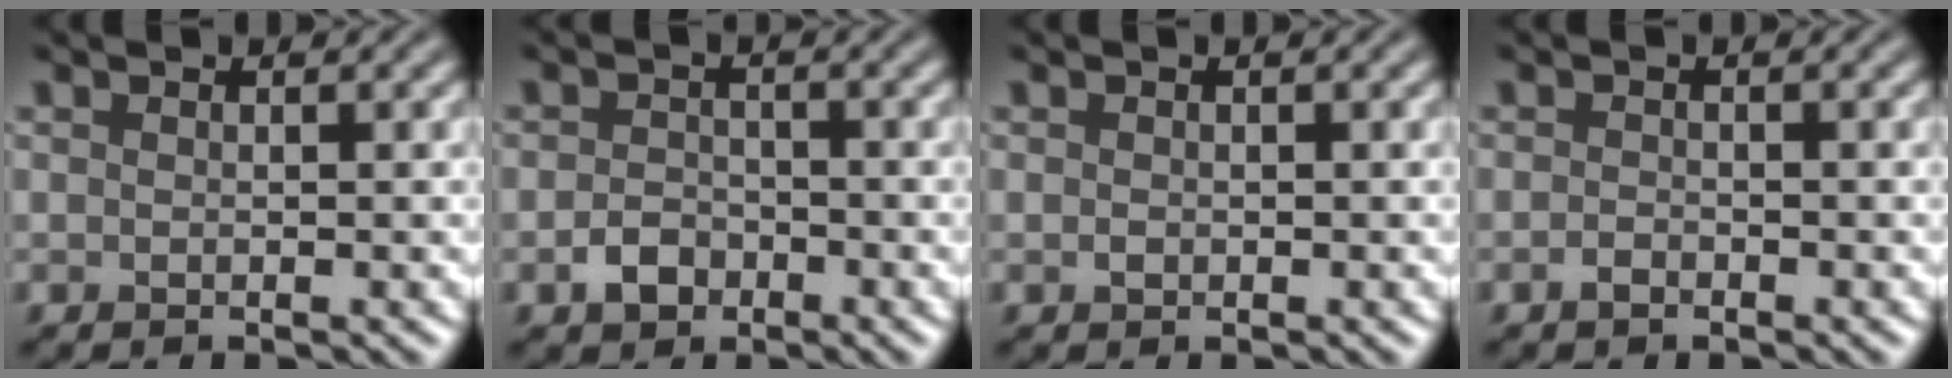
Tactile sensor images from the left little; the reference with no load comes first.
{"total": 2.3, "force": [-1.3, 1.6, 0.9], "torque": [-0.011, 0.002, -0.031]}
{"total": 0.5, "force": [-0.1, 0.5, 0.3], "torque": [-0.006, 0.000, -0.003]}
{"total": 0.9, "force": [-0.7, 0.4, 0.4], "torque": [-0.008, 0.000, -0.016]}